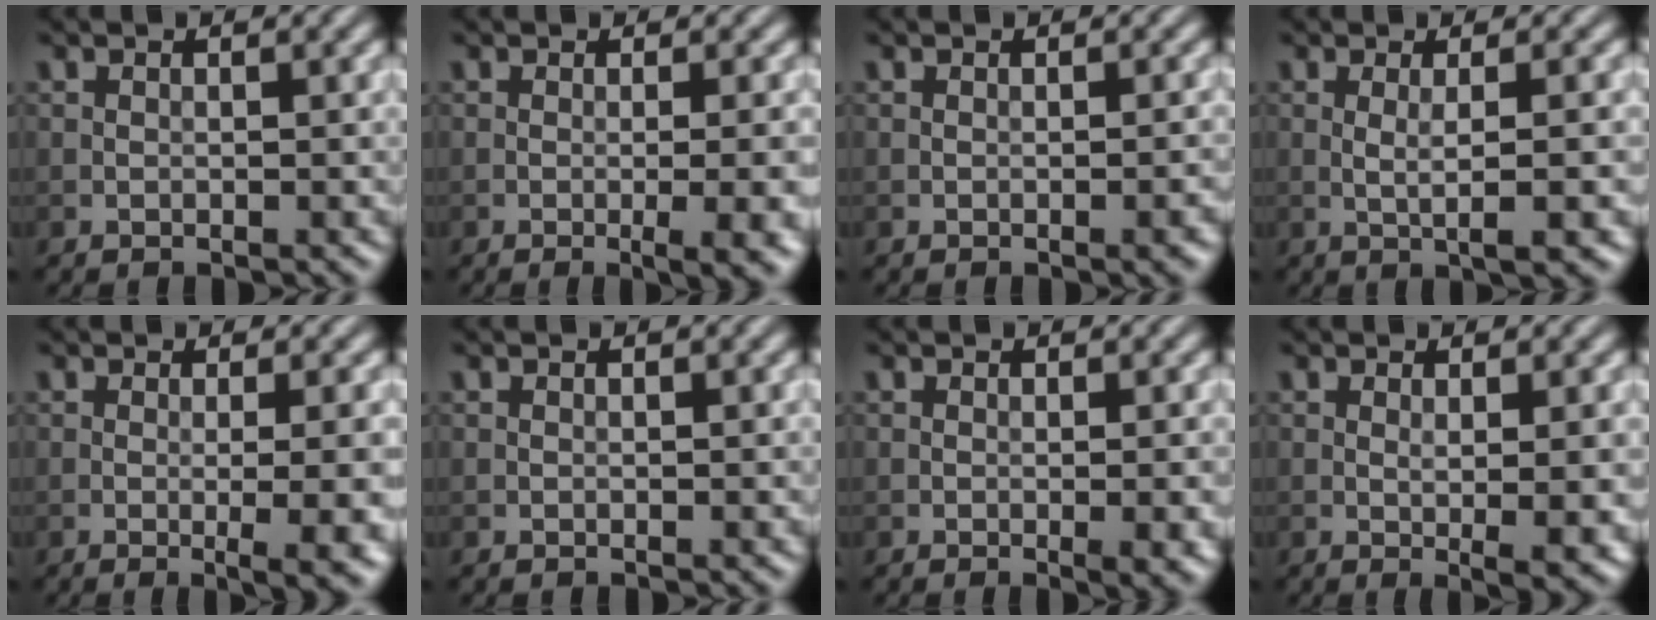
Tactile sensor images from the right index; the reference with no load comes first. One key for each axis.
{"total": 5.9, "fx": -1.1, "fy": 1.9, "fz": 5.4, "tx": -0.056, "ty": -0.009, "tz": -0.006}
{"total": 1.4, "fx": -0.5, "fy": 0.3, "fz": 1.3, "tx": -0.016, "ty": -0.001, "tz": -0.007}
{"total": 3.4, "fx": -0.2, "fy": 0.7, "fz": 3.3, "tx": -0.052, "ty": 0.000, "tz": -0.002}
{"total": 6.5, "fx": -1.0, "fy": 1.9, "fz": 6.2, "tx": -0.073, "ty": -0.011, "tz": -0.003}
{"total": 0.0}
{"total": 2.5, "fx": -0.5, "fy": 0.5, "fz": 2.4, "tx": -0.030, "ty": -0.004, "tz": -0.007}
{"total": 3.5, "fx": -0.1, "fy": 0.6, "fz": 3.4, "tx": -0.050, "ty": -0.007, "tz": 0.003}